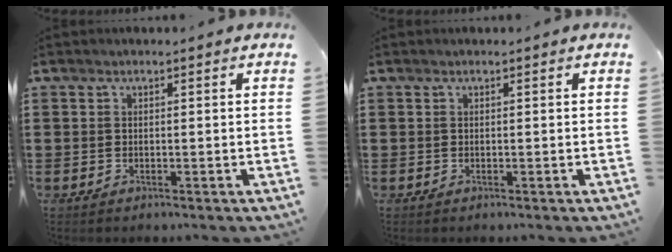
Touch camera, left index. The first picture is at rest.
{"total": 0.0}